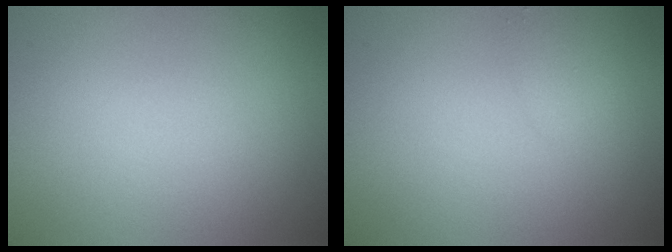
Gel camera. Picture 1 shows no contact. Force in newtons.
{"total": 0.8, "press": 0.8, "slide": 0.0}